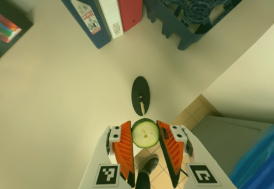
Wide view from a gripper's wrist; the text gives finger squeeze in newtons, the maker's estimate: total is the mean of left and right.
{"total": 5.9, "left": 5.6, "right": 6.1}